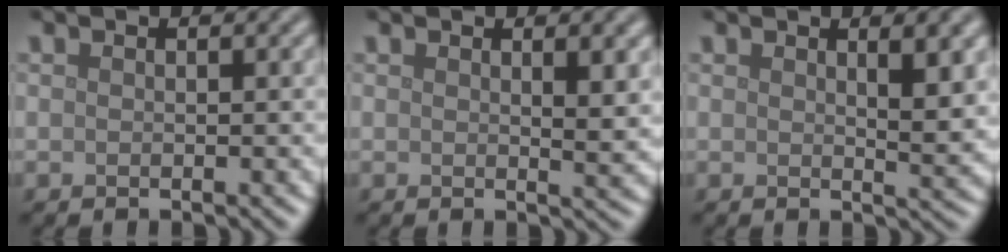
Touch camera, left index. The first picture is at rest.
{"total": 2.5, "force": [1.0, 0.7, 2.2], "torque": [-0.023, -0.001, 0.016]}
{"total": 3.6, "force": [1.5, 1.0, 3.2], "torque": [-0.037, -0.003, 0.024]}